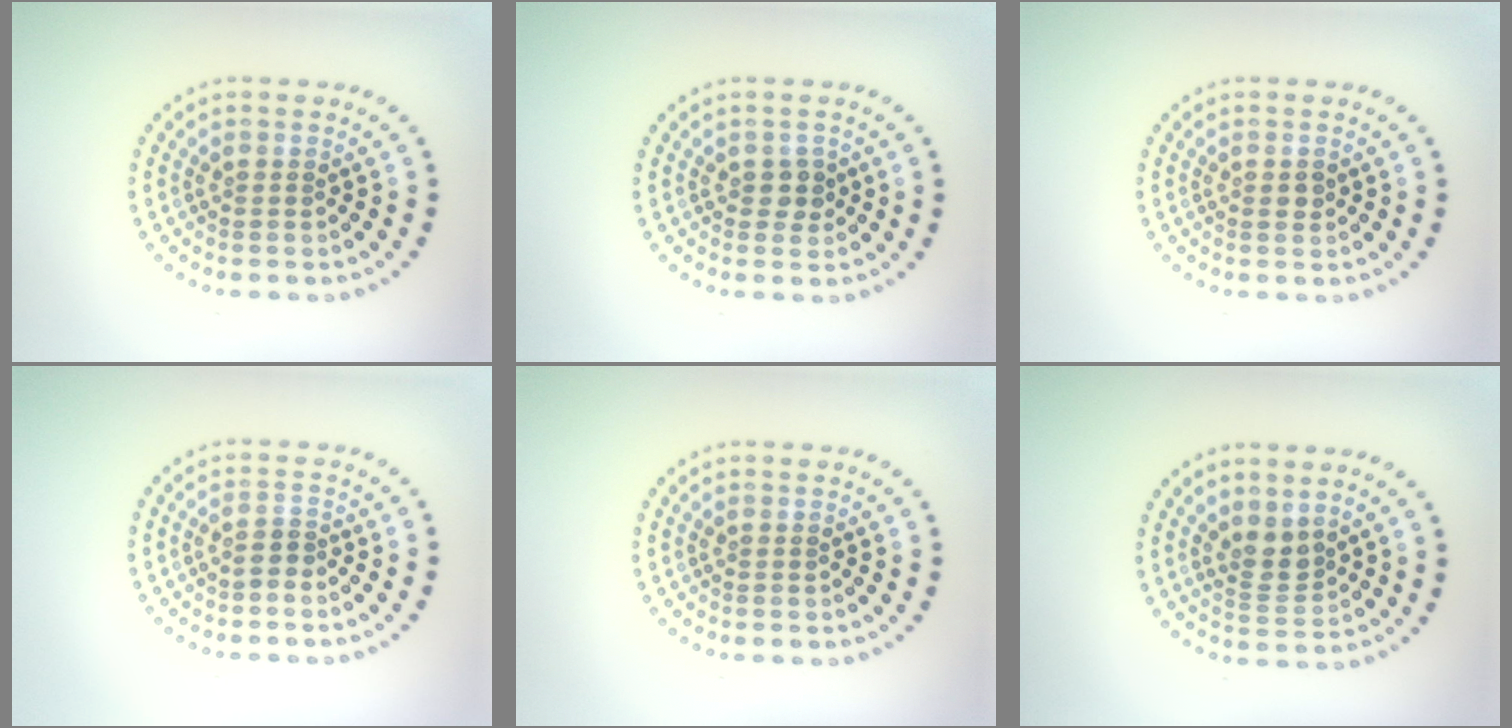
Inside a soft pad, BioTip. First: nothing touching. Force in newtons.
{"total": 1.4, "press": 1.4, "slide": 0.4}
{"total": 1.0, "press": 1.0, "slide": 0.2}
{"total": 0.9, "press": 0.7, "slide": 0.6}
{"total": 0.0}
{"total": 2.4, "press": 1.9, "slide": 1.5}